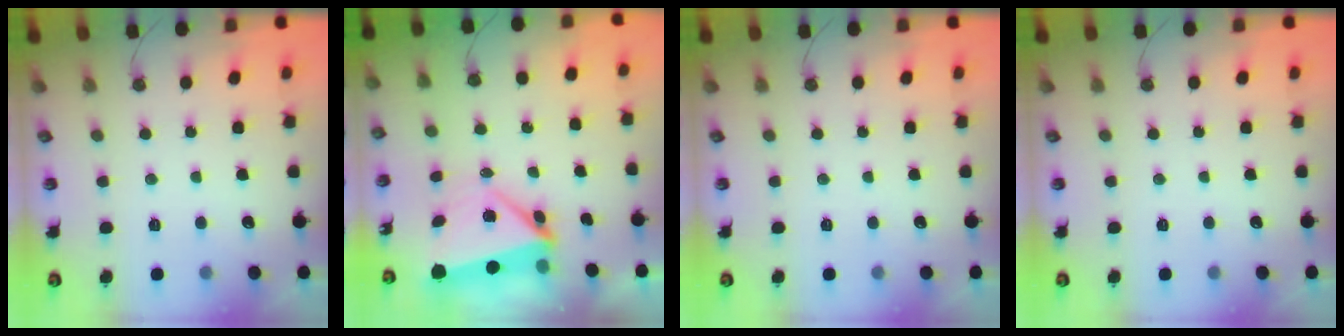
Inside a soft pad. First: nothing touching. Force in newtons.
{"total": 5.1, "press": 4.8, "slide": 1.6}
{"total": 0.0}
{"total": 0.0}